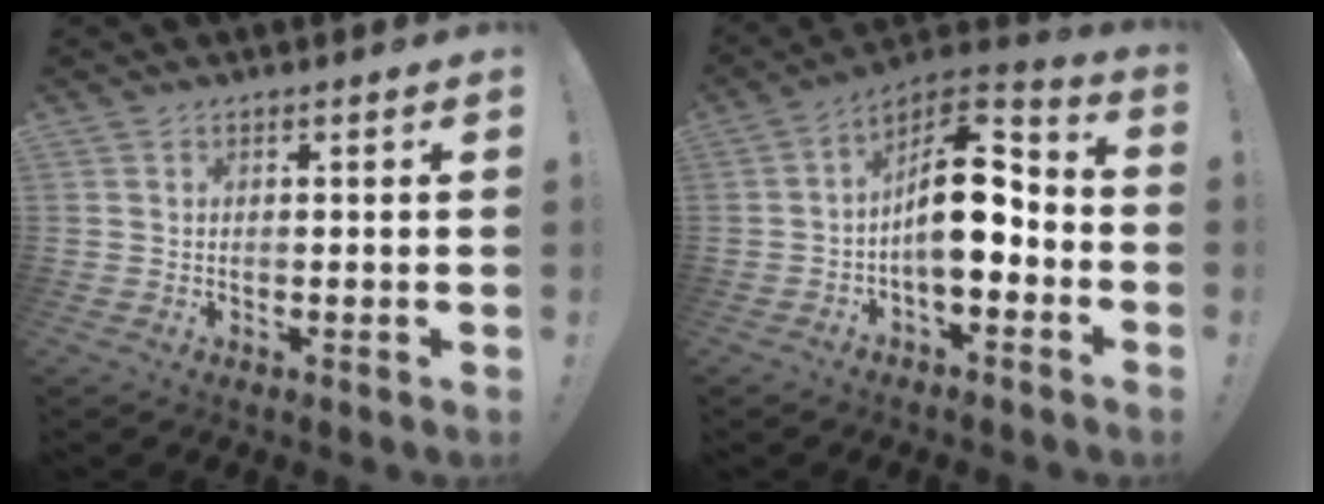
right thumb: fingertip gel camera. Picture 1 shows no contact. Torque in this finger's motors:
{"motor_torque": [2.53, 1.87, 1.60, -0.60, 0.49]}